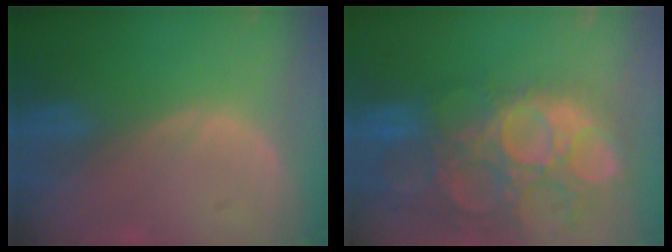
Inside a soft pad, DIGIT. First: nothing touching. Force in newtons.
{"total": 15.1, "press": 12.6, "slide": 8.4}